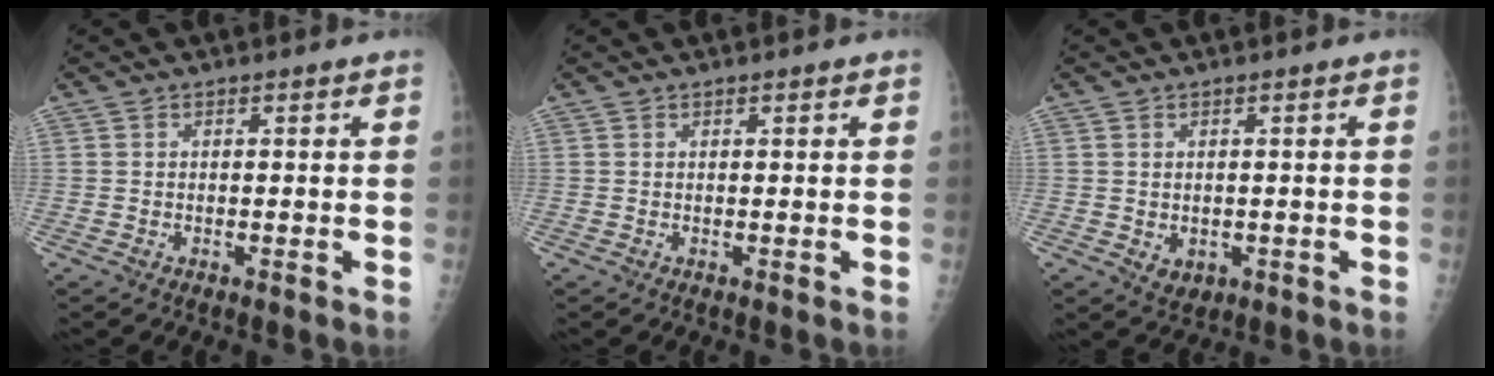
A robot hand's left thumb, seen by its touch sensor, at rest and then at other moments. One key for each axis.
{"total": 0.6, "fx": 0.4, "fy": 0.2, "fz": 0.5, "tx": -0.006, "ty": 0.000, "tz": 0.004}
{"total": 3.0, "fx": -0.5, "fy": 2.4, "fz": 1.7, "tx": -0.016, "ty": -0.002, "tz": 0.004}